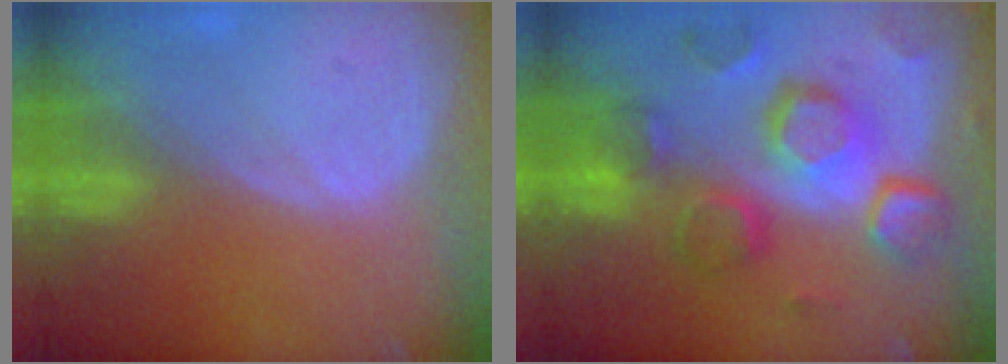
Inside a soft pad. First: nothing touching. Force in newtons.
{"total": 12.3, "press": 10.6, "slide": 6.2}